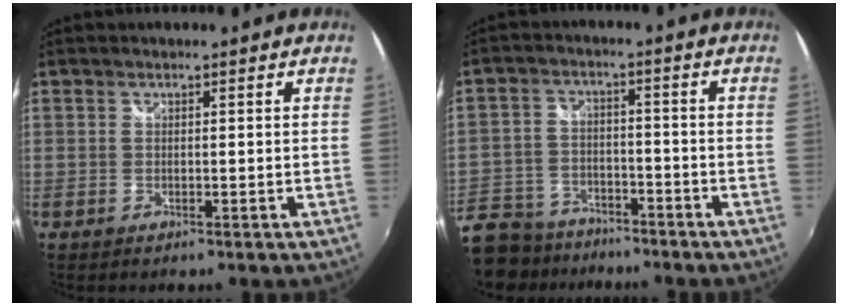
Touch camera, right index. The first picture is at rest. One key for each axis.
{"total": 16.6, "fx": -12.0, "fy": 9.5, "fz": 6.3, "tx": -0.180, "ty": -0.004, "tz": -0.193}